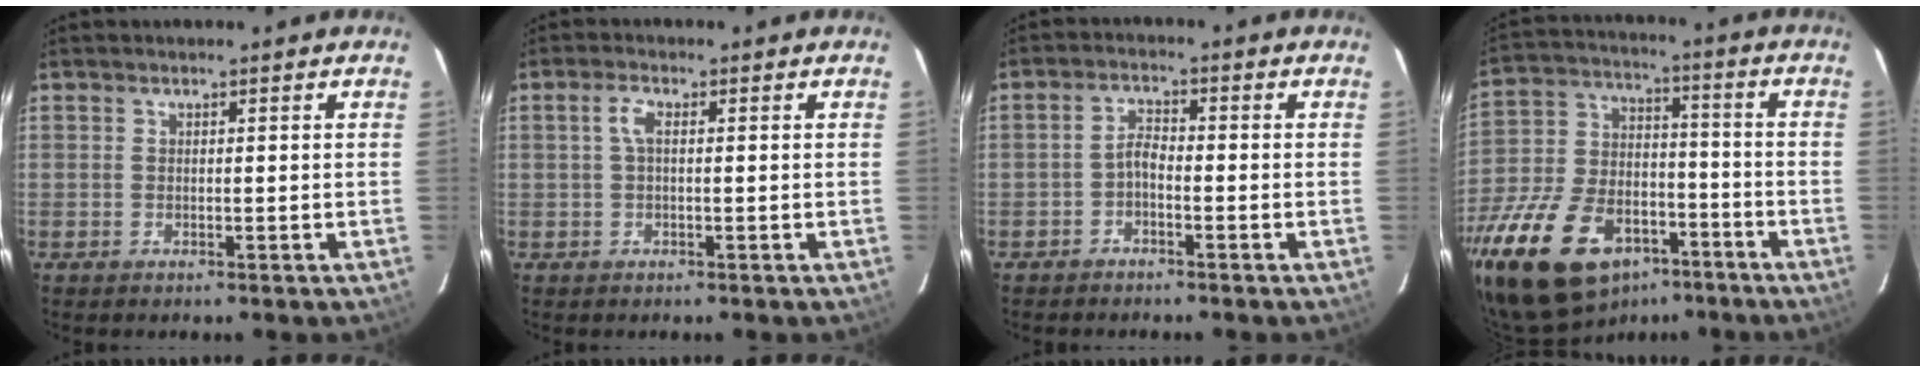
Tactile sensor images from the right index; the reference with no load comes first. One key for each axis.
{"total": 2.3, "fx": 0.2, "fy": 0.9, "fz": 2.1, "tx": -0.047, "ty": 0.008, "tz": 0.004}
{"total": 2.3, "fx": -1.6, "fy": 0.8, "fz": 1.5, "tx": -0.035, "ty": 0.010, "tz": -0.031}
{"total": 26.9, "fx": -16.4, "fy": 14.9, "fz": 15.3, "tx": -0.334, "ty": -0.010, "tz": -0.265}